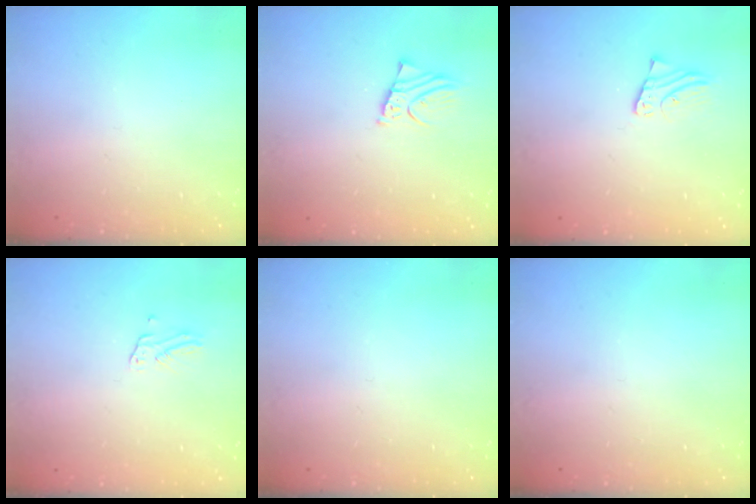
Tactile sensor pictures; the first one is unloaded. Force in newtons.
{"total": 2.2, "press": 2.2, "slide": 0.1}
{"total": 1.3, "press": 1.3, "slide": 0.1}
{"total": 1.4, "press": 1.4, "slide": 0.1}
{"total": 0.0}
{"total": 0.0}